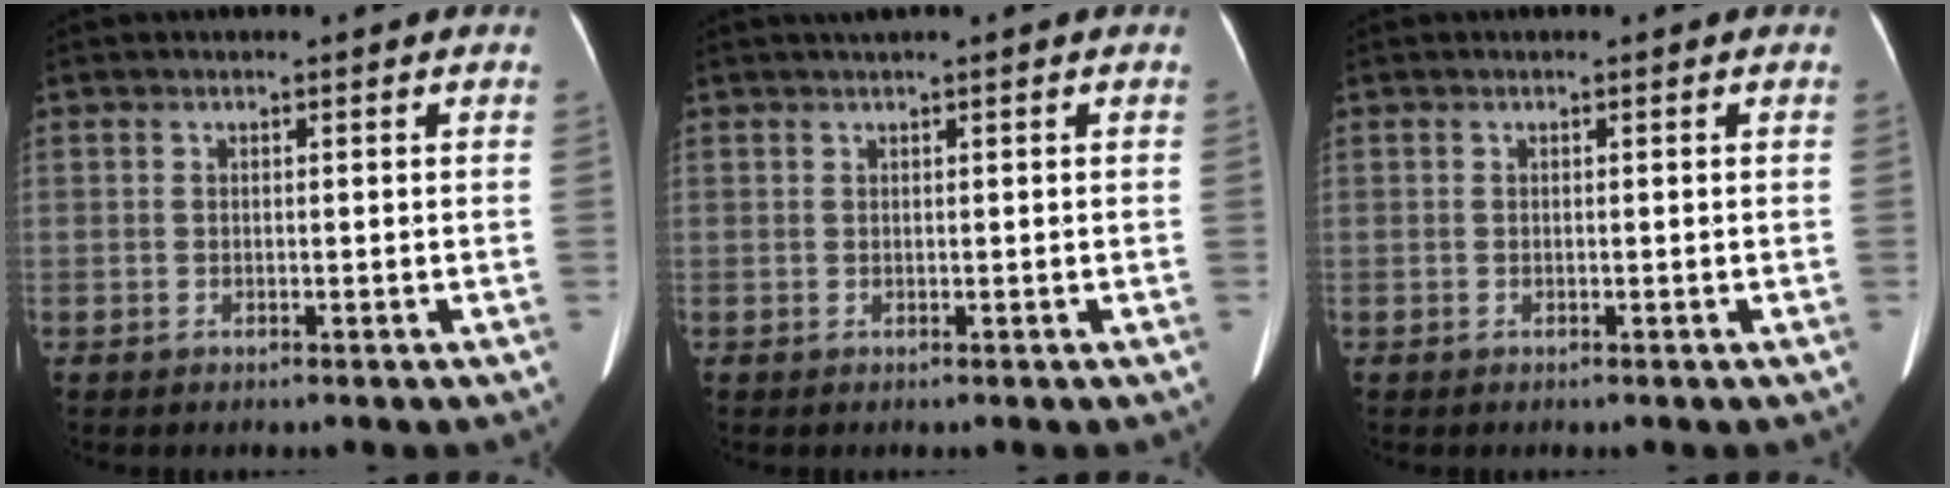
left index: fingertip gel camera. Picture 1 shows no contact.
{"total": 1.2, "force": [0.8, -0.2, 0.8], "torque": [-0.017, 0.011, 0.019]}
{"total": 0.0}